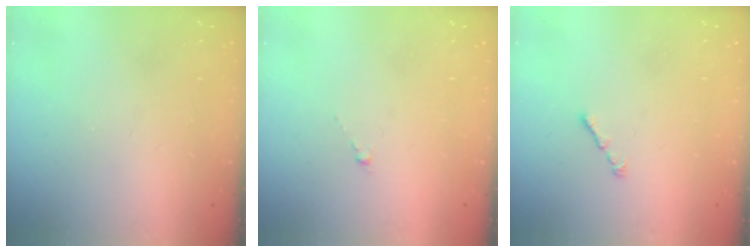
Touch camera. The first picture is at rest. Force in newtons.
{"total": 0.6, "press": 0.4, "slide": 0.4}
{"total": 1.0, "press": 0.9, "slide": 0.5}